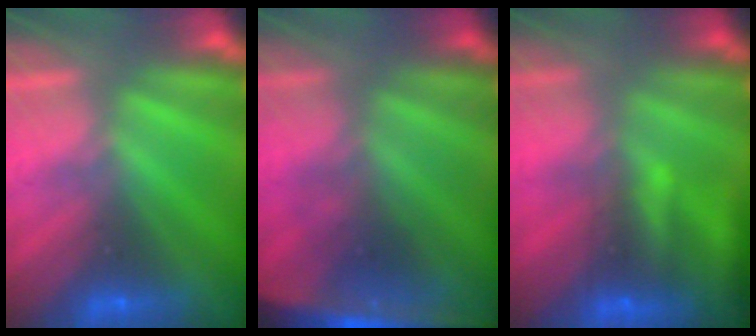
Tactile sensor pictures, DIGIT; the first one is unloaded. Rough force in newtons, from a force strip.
{"total": 4.6}
{"total": 7.4}